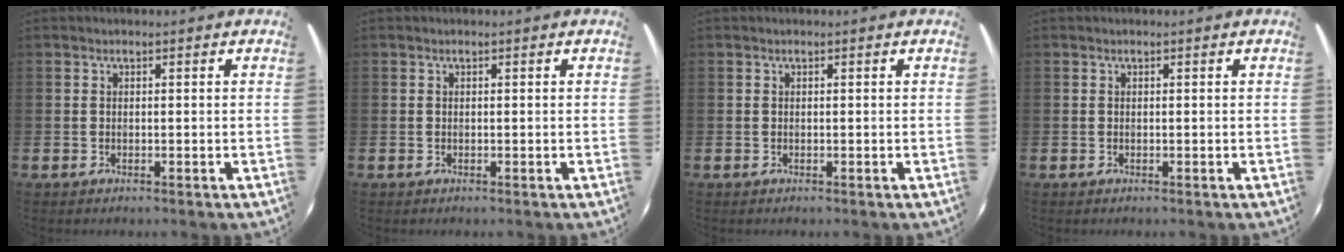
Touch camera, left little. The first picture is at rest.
{"total": 0.0}
{"total": 0.0}
{"total": 0.0}